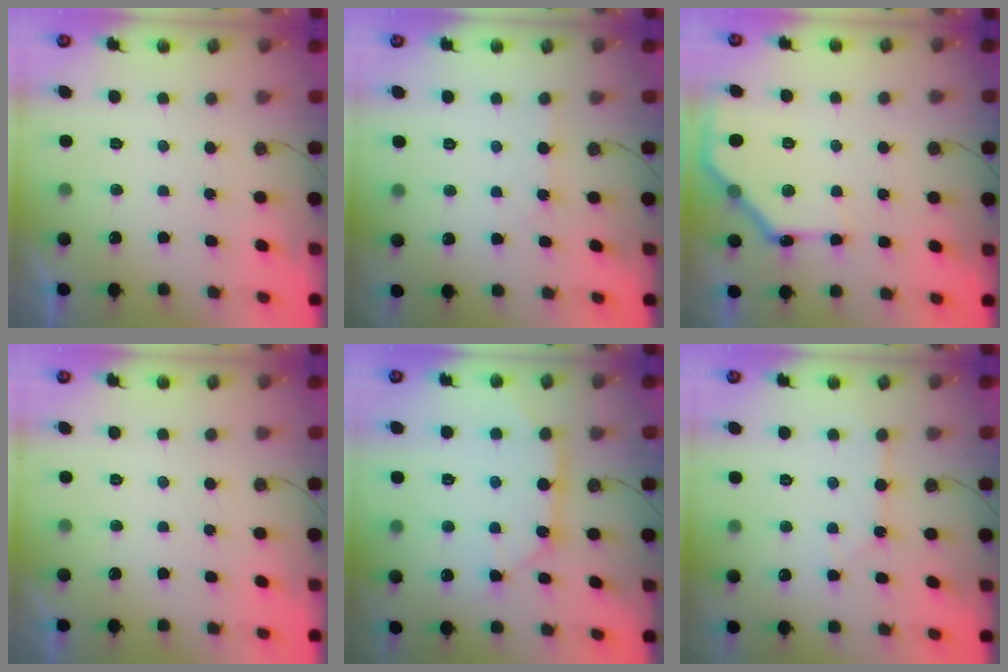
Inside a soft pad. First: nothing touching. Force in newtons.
{"total": 1.8, "press": 1.8, "slide": 0.3}
{"total": 15.7, "press": 15.7, "slide": 0.3}
{"total": 0.0}
{"total": 12.6, "press": 12.5, "slide": 1.1}
{"total": 3.0, "press": 3.0, "slide": 0.3}